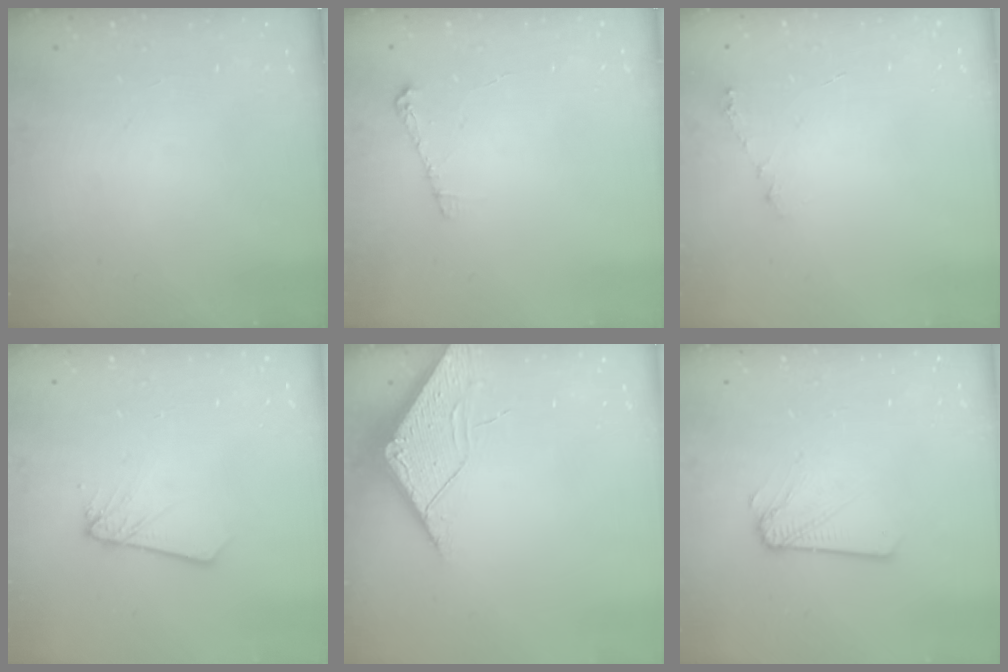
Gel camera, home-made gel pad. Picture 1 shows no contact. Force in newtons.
{"total": 4.2, "press": 4.2, "slide": 0.5}
{"total": 4.2, "press": 4.2, "slide": 0.4}
{"total": 2.5, "press": 2.5, "slide": 0.1}
{"total": 4.0, "press": 3.9, "slide": 0.4}
{"total": 2.1, "press": 2.1, "slide": 0.3}